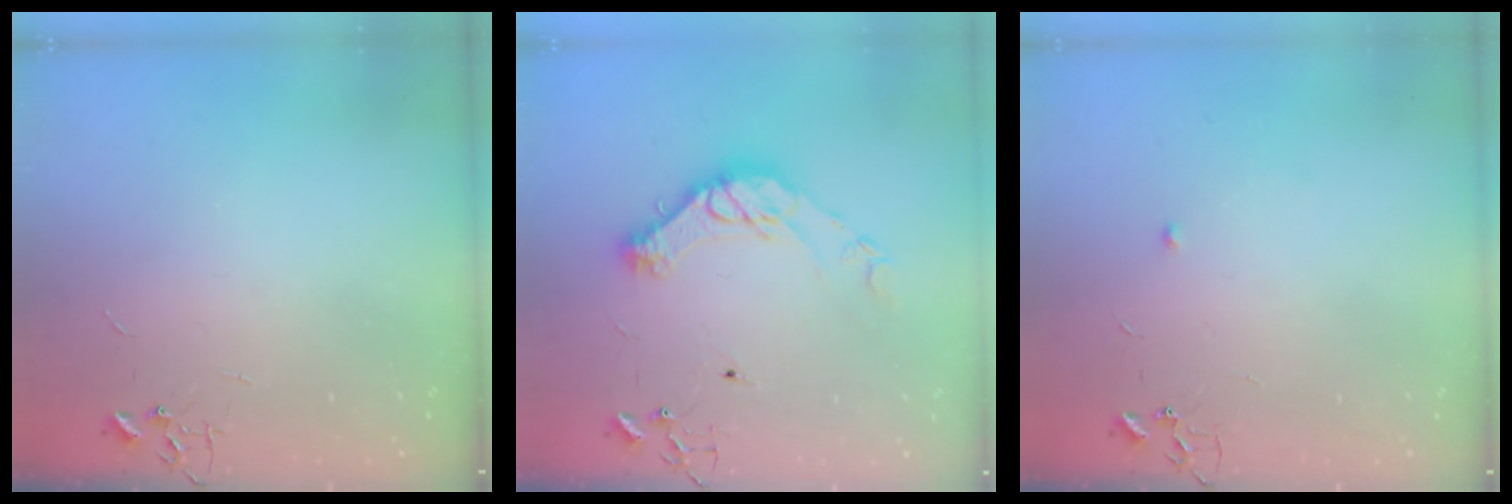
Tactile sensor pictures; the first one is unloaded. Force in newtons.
{"total": 14.5, "press": 14.5, "slide": 1.1}
{"total": 3.8, "press": 3.7, "slide": 0.9}